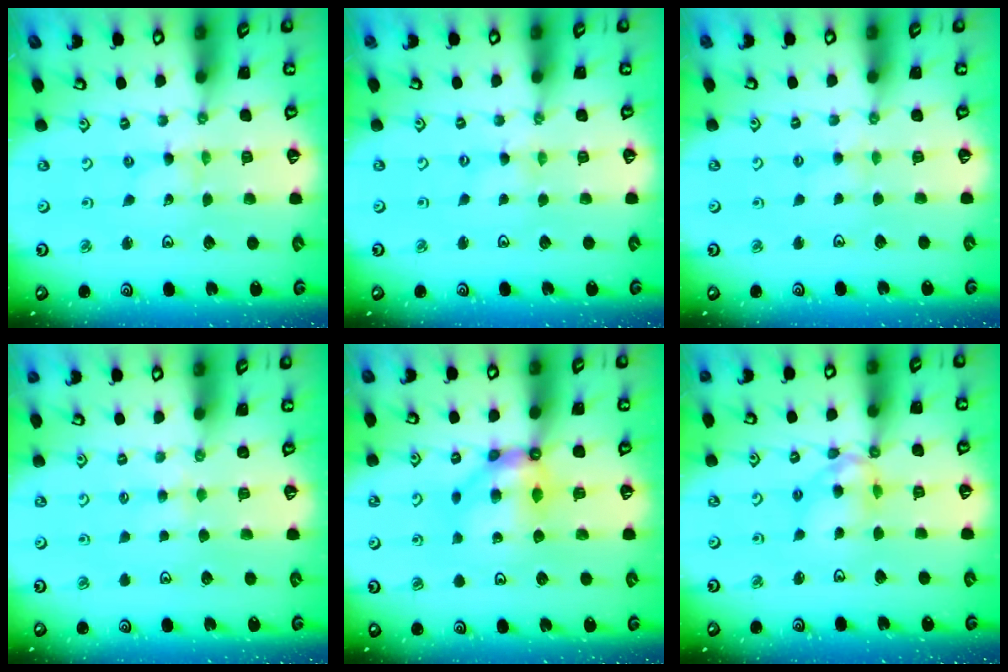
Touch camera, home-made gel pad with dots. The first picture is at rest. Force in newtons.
{"total": 0.0}
{"total": 1.9, "press": 1.8, "slide": 0.4}
{"total": 3.0, "press": 3.0, "slide": 0.5}
{"total": 7.8, "press": 7.7, "slide": 0.6}
{"total": 10.5, "press": 10.5, "slide": 1.0}